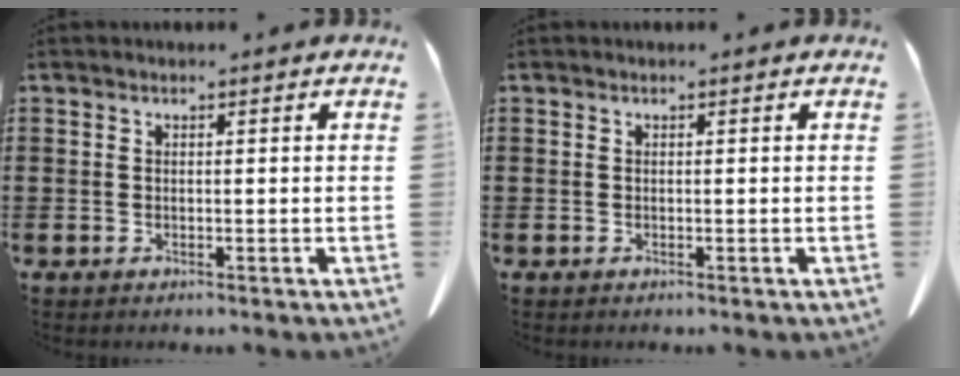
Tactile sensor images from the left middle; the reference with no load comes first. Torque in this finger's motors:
{"motor_torque": [-0.07, 0.07, 0.00, 0.00]}